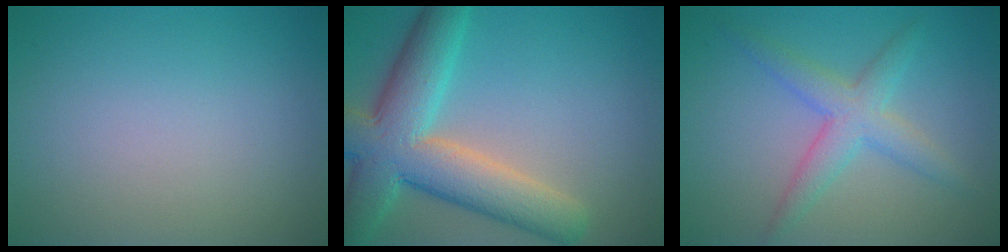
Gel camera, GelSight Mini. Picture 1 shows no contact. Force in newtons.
{"total": 9.5, "press": 9.5, "slide": 0.7}
{"total": 3.7, "press": 3.7, "slide": 0.0}